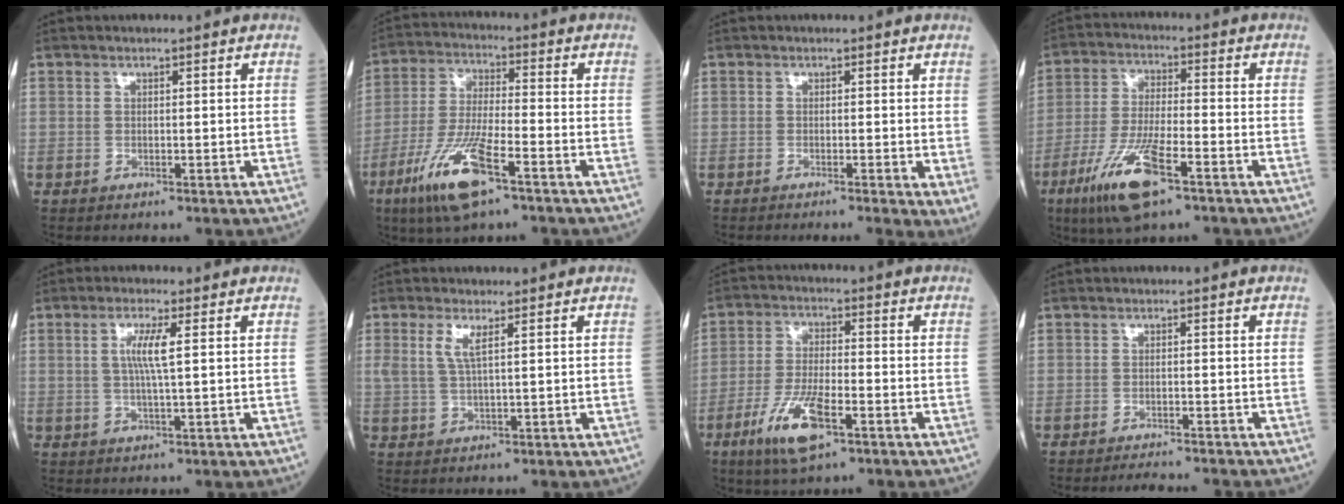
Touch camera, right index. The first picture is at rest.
{"total": 12.0, "force": [-6.5, 1.9, 9.9], "torque": [-0.207, -0.022, -0.121]}
{"total": 2.8, "force": [-0.8, 0.3, 2.6], "torque": [-0.027, -0.008, -0.018]}
{"total": 11.6, "force": [-6.3, 2.0, 9.5], "torque": [-0.196, -0.023, -0.114]}
{"total": 4.2, "force": [0.8, -0.3, 4.1], "torque": [-0.084, 0.000, 0.015]}
{"total": 3.2, "force": [1.3, 0.4, 2.8], "torque": [-0.067, 0.002, 0.028]}
{"total": 9.3, "force": [-4.7, 2.2, 7.7], "torque": [-0.156, -0.015, -0.086]}
{"total": 6.0, "force": [-5.7, 0.1, 1.7], "torque": [-0.022, -0.015, -0.075]}